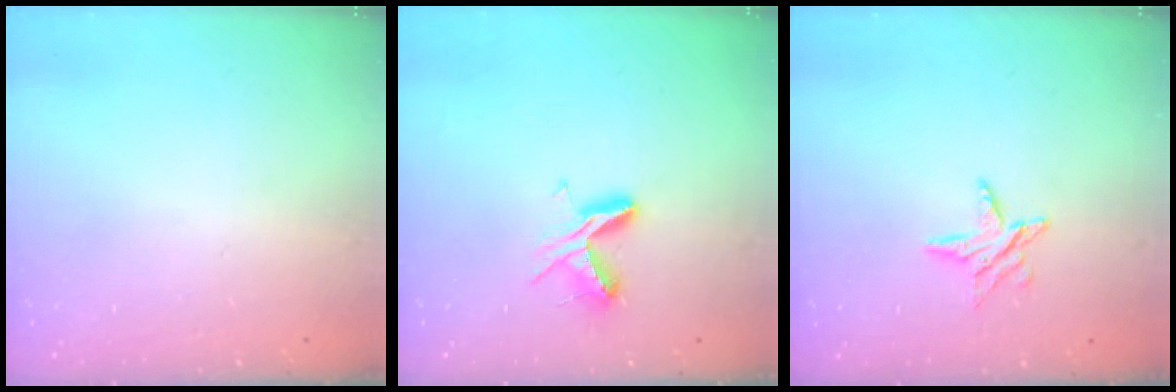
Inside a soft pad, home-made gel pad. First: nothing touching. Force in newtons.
{"total": 6.5, "press": 6.5, "slide": 0.5}
{"total": 6.5, "press": 6.5, "slide": 0.5}